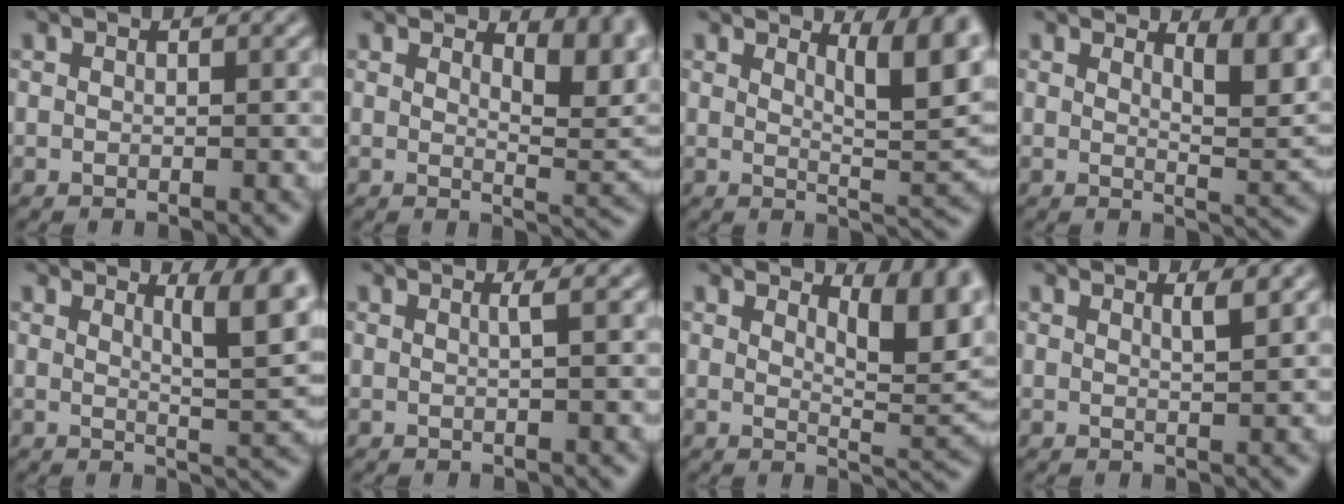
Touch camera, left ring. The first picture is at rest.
{"total": 4.8, "force": [2.4, 1.9, 3.7], "torque": [-0.045, -0.007, 0.033]}
{"total": 5.8, "force": [2.8, 1.7, 4.8], "torque": [-0.058, -0.005, 0.044]}
{"total": 4.9, "force": [2.4, 1.6, 3.9], "torque": [-0.047, -0.007, 0.036]}
{"total": 5.7, "force": [2.6, 1.3, 4.9], "torque": [-0.057, -0.006, 0.039]}
{"total": 1.0, "force": [0.2, 0.3, 1.0], "torque": [-0.010, 0.003, -0.001]}
{"total": 5.3, "force": [2.5, 1.9, 4.3], "torque": [-0.057, -0.008, 0.036]}
{"total": 1.4, "force": [0.9, 0.3, 1.0], "torque": [-0.011, 0.000, 0.011]}